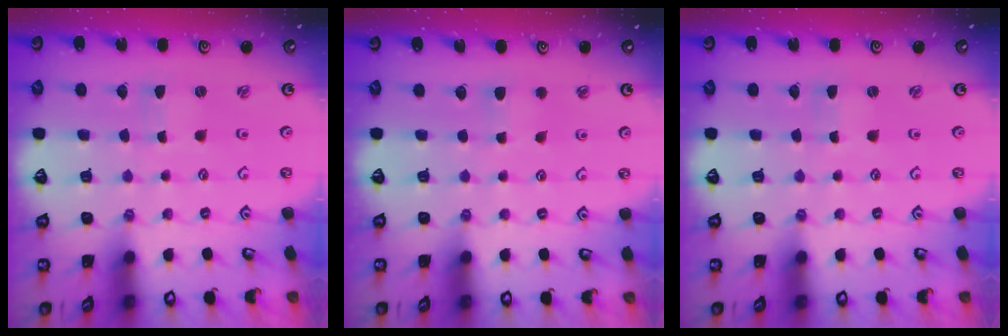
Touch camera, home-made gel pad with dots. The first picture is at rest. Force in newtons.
{"total": 4.4, "press": 4.4, "slide": 0.7}
{"total": 0.0}